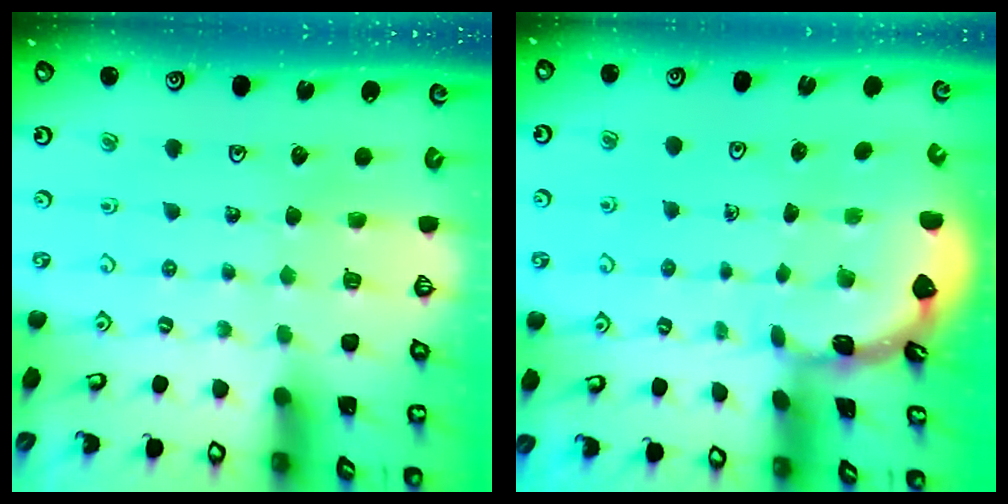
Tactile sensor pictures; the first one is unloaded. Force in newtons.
{"total": 1.8, "press": 1.8, "slide": 0.2}